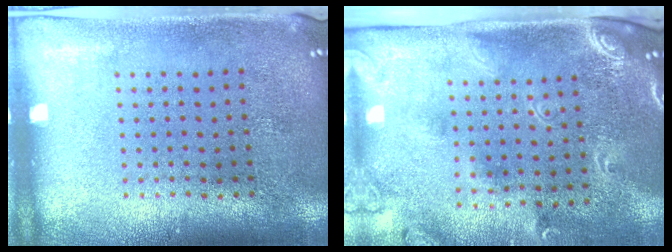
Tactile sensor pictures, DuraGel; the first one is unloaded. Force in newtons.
{"total": 2.4, "press": 1.7, "slide": 1.7}